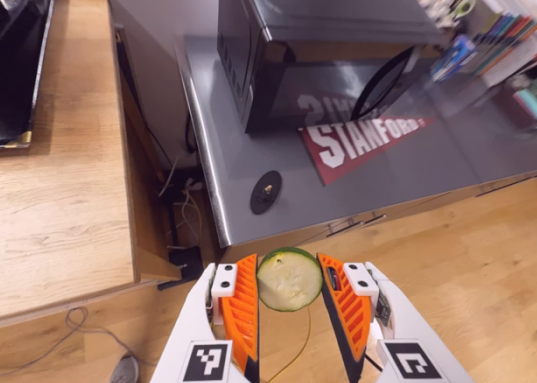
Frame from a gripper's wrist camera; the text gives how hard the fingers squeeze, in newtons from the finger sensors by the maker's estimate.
{"total": 8.9, "left": 9.3, "right": 8.6}